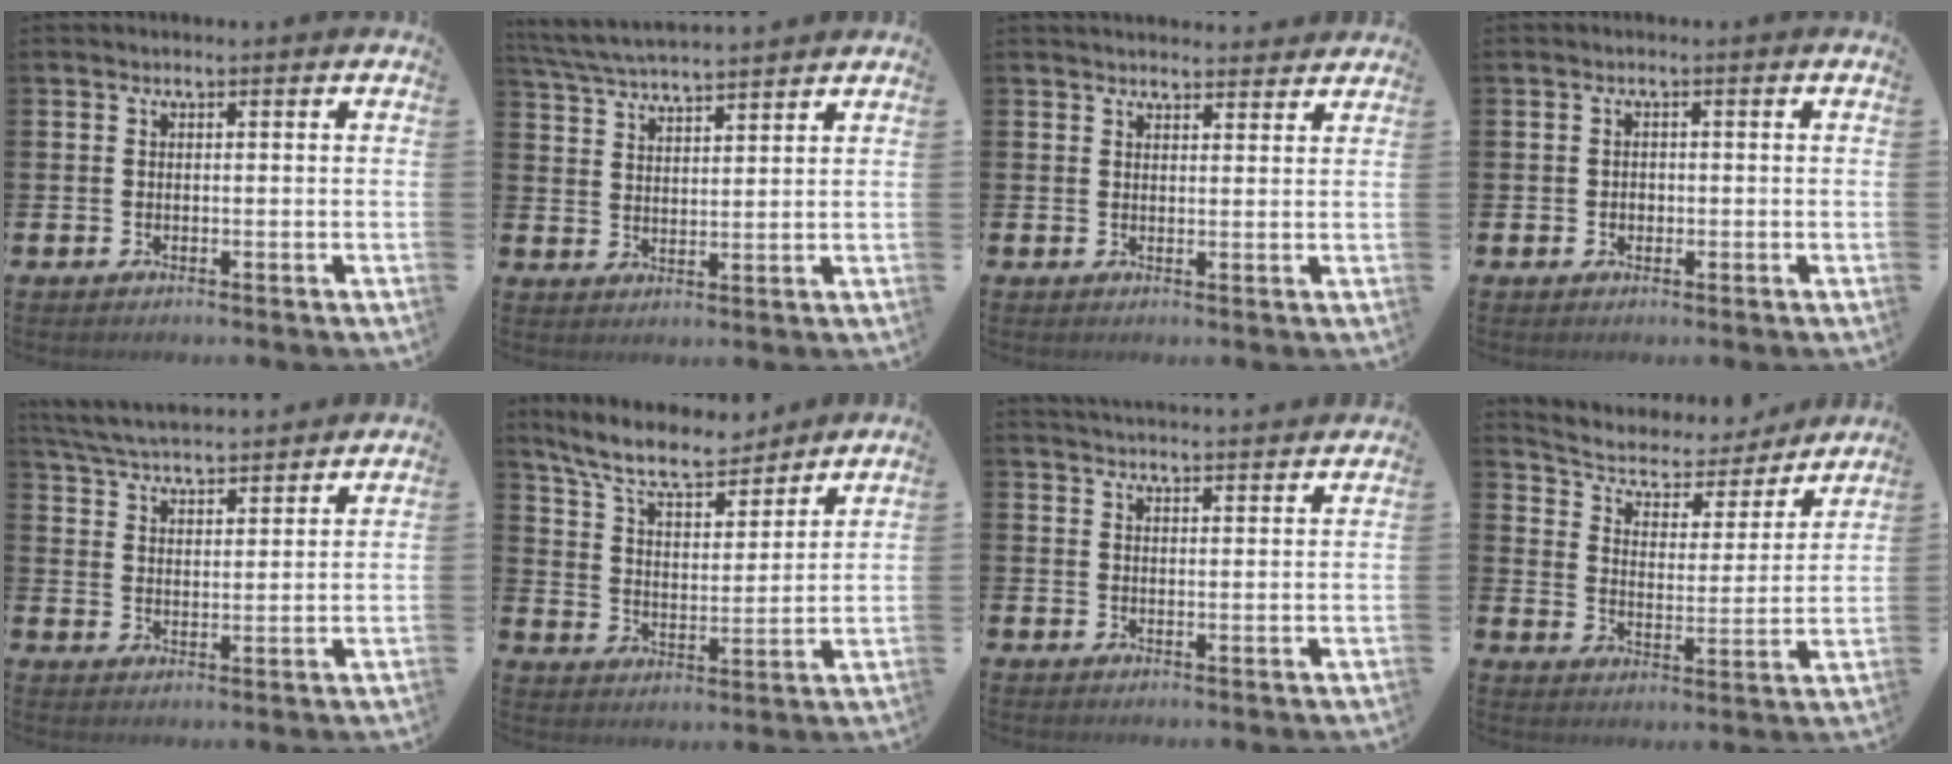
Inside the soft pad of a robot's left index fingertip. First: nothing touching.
{"total": 5.3, "force": [5.2, 0.2, 1.0], "torque": [-0.040, -0.026, 0.092]}
{"total": 2.9, "force": [2.8, 0.6, 0.0], "torque": [0.010, -0.018, 0.048]}
{"total": 1.1, "force": [-0.1, 0.9, 0.5], "torque": [-0.006, 0.006, -0.005]}
{"total": 5.8, "force": [5.7, 0.5, 0.9], "torque": [-0.042, -0.035, 0.102]}
{"total": 9.4, "force": [8.5, 2.2, 3.3], "torque": [-0.089, -0.051, 0.151]}
{"total": 3.5, "force": [3.5, -0.3, 0.0], "torque": [-0.005, -0.024, 0.062]}
{"total": 5.4, "force": [4.7, 2.4, 1.2], "torque": [-0.042, -0.040, 0.072]}